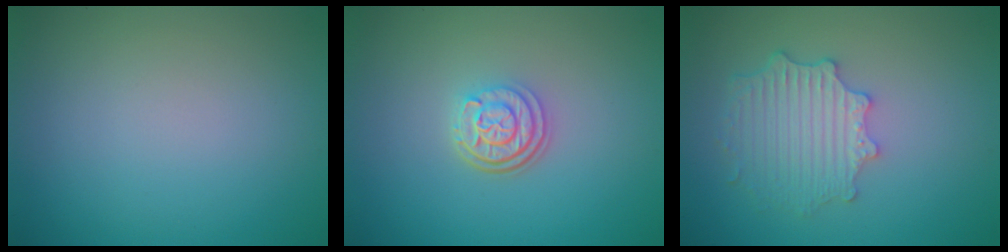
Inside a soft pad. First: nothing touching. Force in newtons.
{"total": 3.2, "press": 2.5, "slide": 2.1}
{"total": 4.5, "press": 3.7, "slide": 2.5}